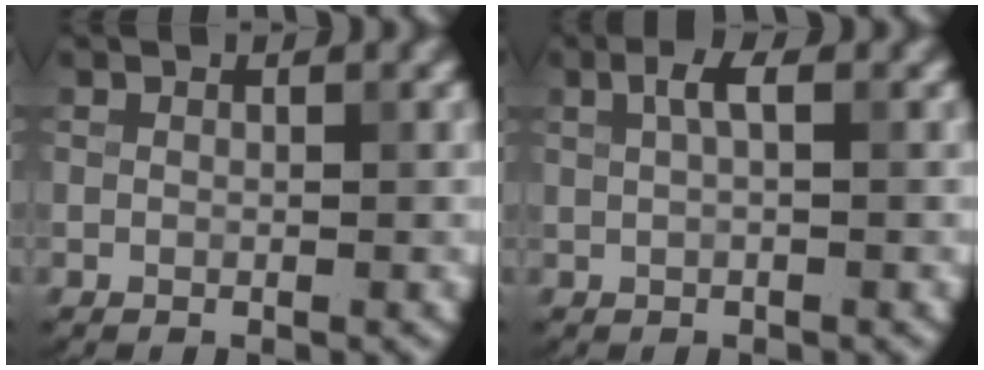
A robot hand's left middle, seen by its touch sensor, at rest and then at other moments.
{"total": 1.7, "force": [0.6, 0.4, 1.6], "torque": [-0.030, 0.005, 0.009]}